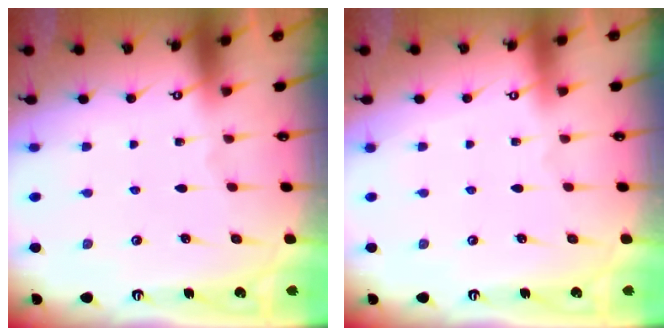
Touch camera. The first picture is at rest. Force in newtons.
{"total": 3.9, "press": 3.9, "slide": 0.1}